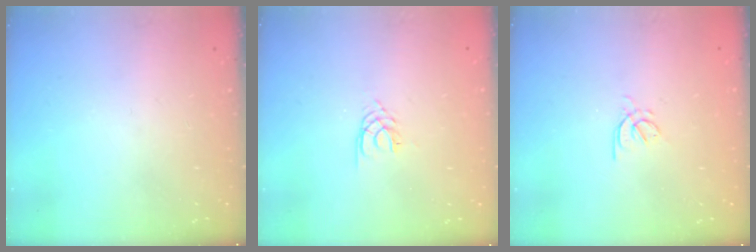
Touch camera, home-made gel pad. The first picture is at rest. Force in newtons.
{"total": 1.6, "press": 1.6, "slide": 0.2}
{"total": 1.5, "press": 1.4, "slide": 0.5}